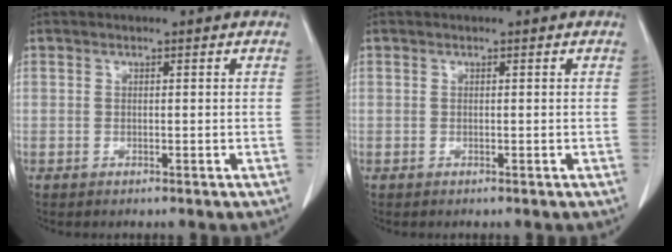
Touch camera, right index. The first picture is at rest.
{"total": 0.0}